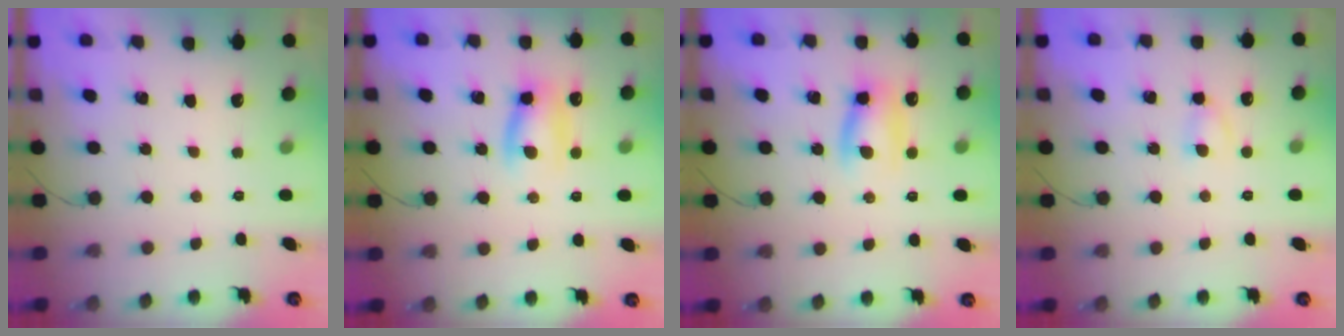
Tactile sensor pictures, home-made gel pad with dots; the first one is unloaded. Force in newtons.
{"total": 9.4, "press": 9.3, "slide": 1.3}
{"total": 9.4, "press": 9.3, "slide": 1.3}
{"total": 2.8, "press": 2.5, "slide": 1.2}